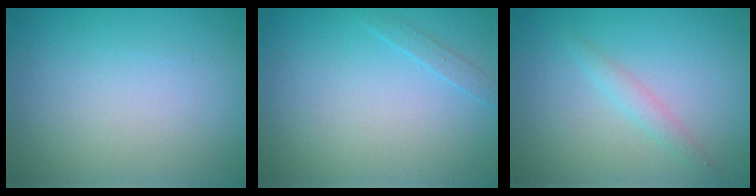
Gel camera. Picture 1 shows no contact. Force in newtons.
{"total": 0.8, "press": 0.8, "slide": 0.1}
{"total": 1.4, "press": 1.4, "slide": 0.0}